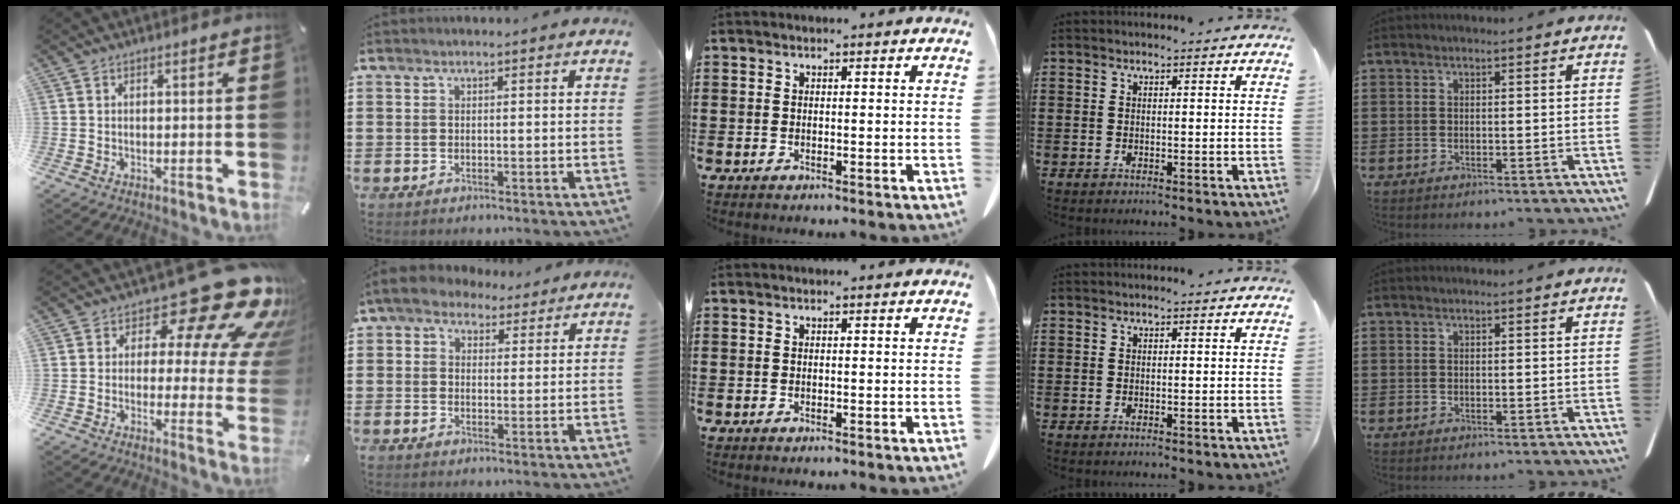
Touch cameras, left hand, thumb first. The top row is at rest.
{"thumb": {"total": 19.4, "force": [11.3, 8.4, 13.4], "torque": [-0.174, -0.079, 0.182]}, "index": {"total": 3.9, "force": [2.5, 2.6, 1.3], "torque": [-0.041, 0.005, 0.045]}}